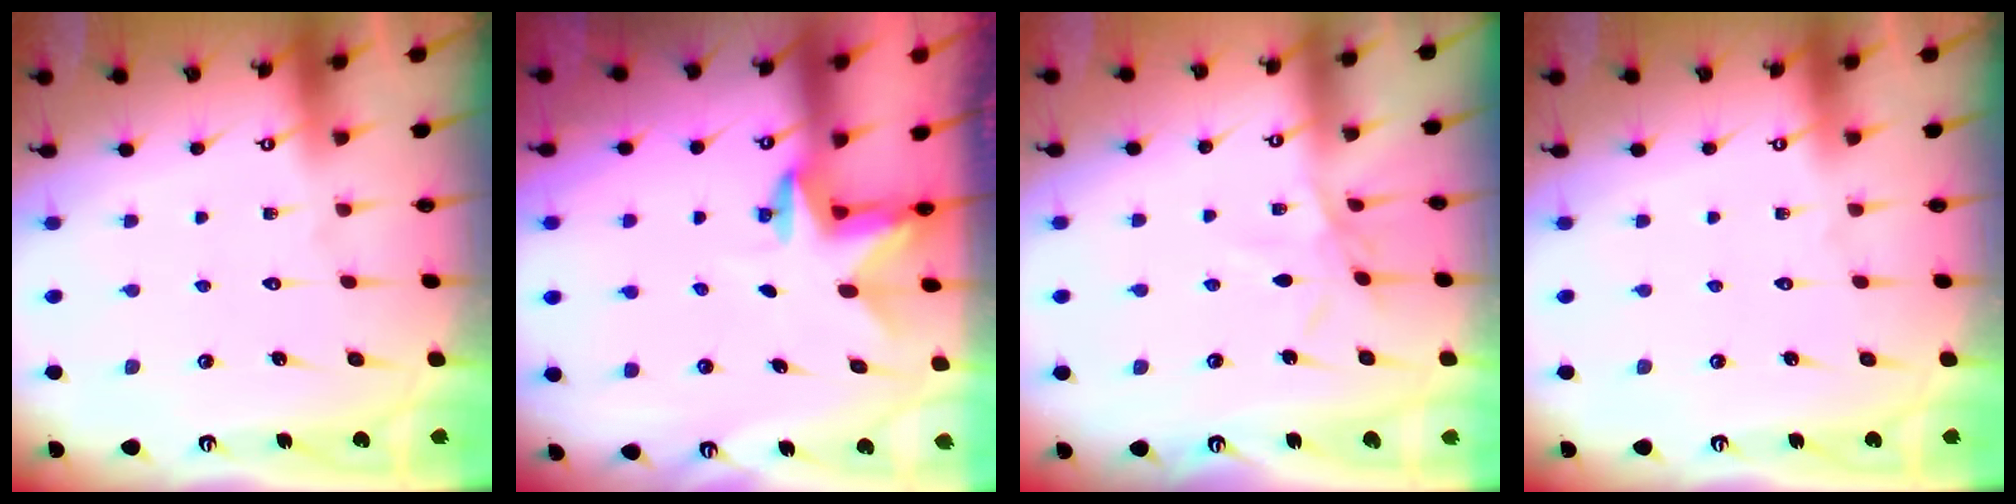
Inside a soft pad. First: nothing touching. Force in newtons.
{"total": 2.6, "press": 2.6, "slide": 0.5}
{"total": 4.5, "press": 4.5, "slide": 0.6}
{"total": 0.0}